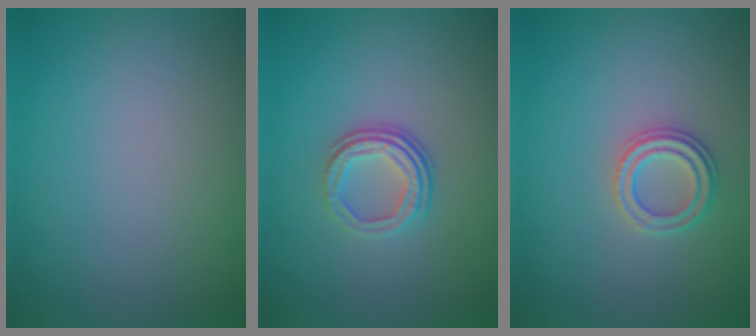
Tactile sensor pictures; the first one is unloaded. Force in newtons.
{"total": 3.3, "press": 2.4, "slide": 2.3}
{"total": 2.3, "press": 2.2, "slide": 0.8}